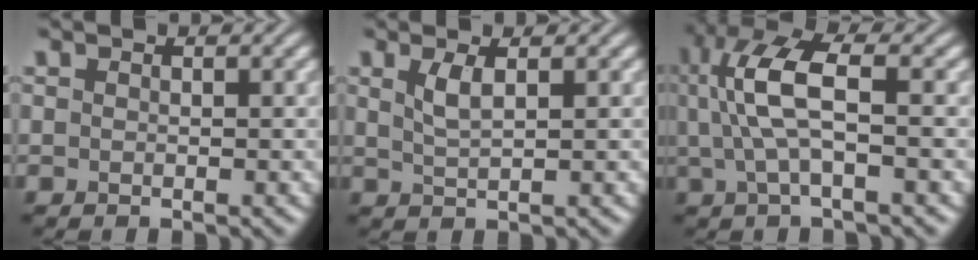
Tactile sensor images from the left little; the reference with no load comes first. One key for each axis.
{"total": 2.0, "fx": 0.8, "fy": 0.6, "fz": 1.7, "tx": -0.037, "ty": -0.002, "tz": 0.019}
{"total": 6.6, "fx": 0.8, "fy": 2.2, "fz": 6.1, "tx": -0.135, "ty": 0.010, "tz": 0.011}